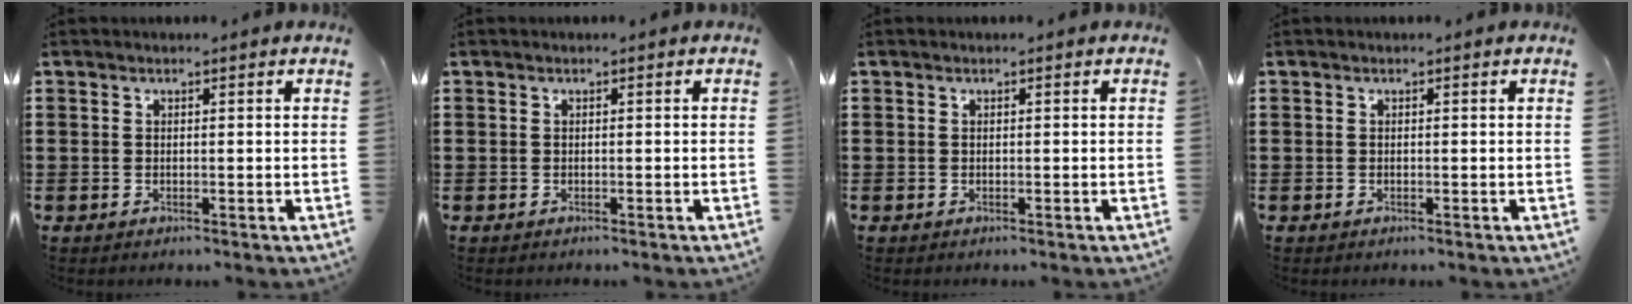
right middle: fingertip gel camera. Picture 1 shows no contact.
{"total": 0.0}
{"total": 0.0}
{"total": 0.0}